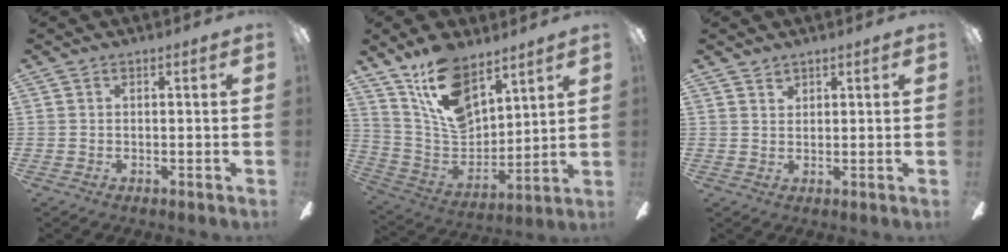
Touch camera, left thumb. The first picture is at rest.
{"total": 16.6, "force": [11.7, 8.2, 8.5], "torque": [-0.168, -0.056, 0.220]}
{"total": 1.5, "force": [1.3, 0.7, 0.1], "torque": [0.005, -0.005, 0.024]}